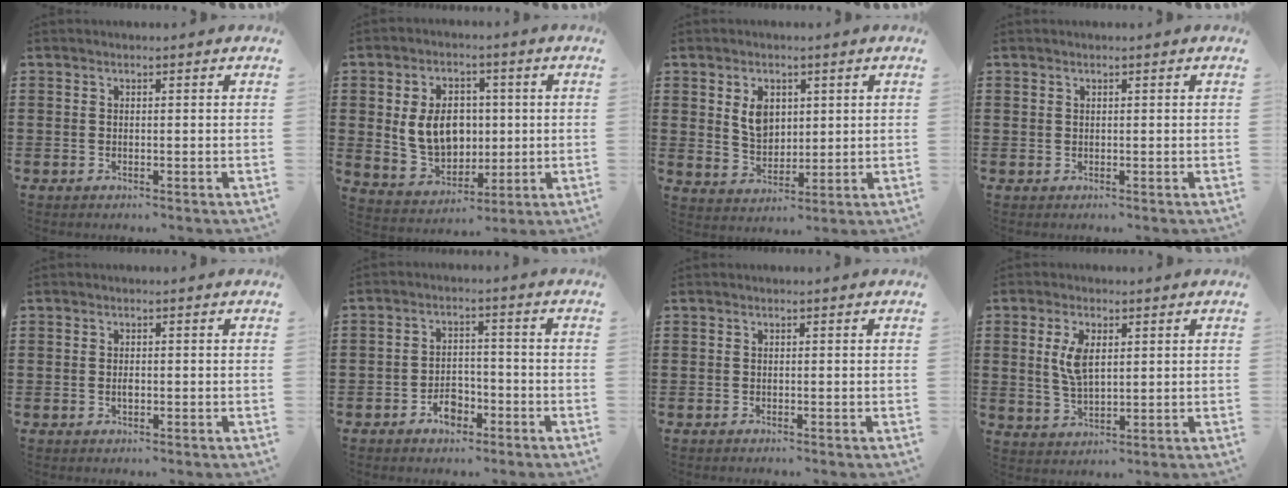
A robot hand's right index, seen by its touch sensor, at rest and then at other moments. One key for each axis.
{"total": 8.7, "fx": 0.8, "fy": 6.6, "fz": 5.7, "tx": -0.122, "ty": 0.011, "tz": 0.011}
{"total": 5.2, "fx": 1.7, "fy": 3.7, "fz": 3.3, "tx": -0.069, "ty": 0.010, "tz": 0.028}
{"total": 0.5, "fx": 0.3, "fy": 0.4, "fz": 0.0, "tx": 0.000, "ty": 0.005, "tz": 0.005}
{"total": 1.1, "fx": -0.1, "fy": 0.6, "fz": 0.9, "tx": -0.018, "ty": -0.002, "tz": -0.001}
{"total": 4.5, "fx": -2.7, "fy": 2.7, "fz": 2.4, "tx": -0.031, "ty": 0.007, "tz": -0.051}
{"total": 0.0}
{"total": 5.6, "fx": 1.3, "fy": 2.6, "fz": 4.7, "tx": -0.101, "ty": 0.009, "tz": 0.022}